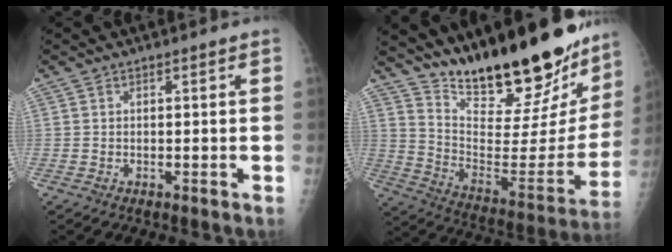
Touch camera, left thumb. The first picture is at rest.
{"total": 31.3, "force": [25.1, 9.0, 16.4], "torque": [-0.228, -0.141, 0.369]}